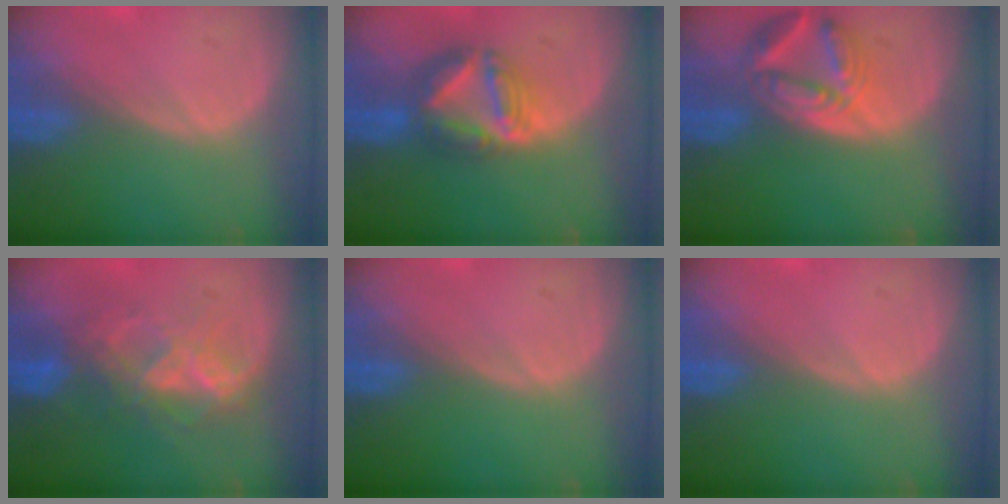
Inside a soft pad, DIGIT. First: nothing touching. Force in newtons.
{"total": 7.5, "press": 6.6, "slide": 3.4}
{"total": 7.8, "press": 6.9, "slide": 3.6}
{"total": 6.9, "press": 6.7, "slide": 1.6}
{"total": 0.0}
{"total": 0.0}